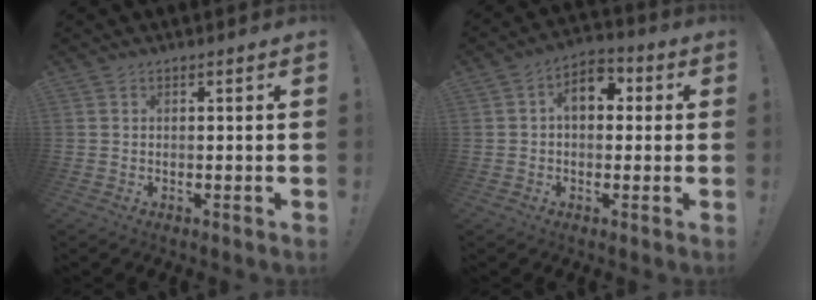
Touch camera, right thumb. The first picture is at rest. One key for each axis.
{"total": 9.0, "fx": 1.7, "fy": 6.0, "fz": 6.4, "tx": -0.092, "ty": 0.009, "tz": 0.031}